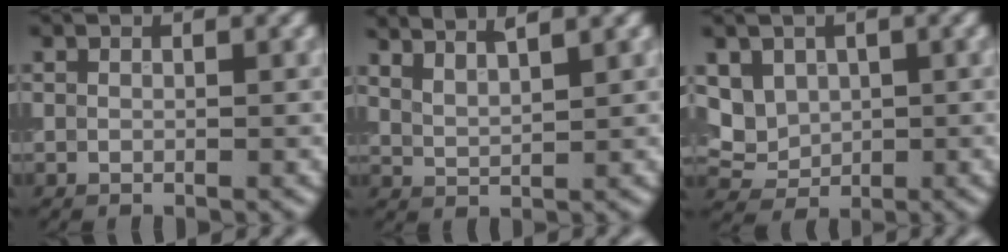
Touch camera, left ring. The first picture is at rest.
{"total": 4.1, "force": [3.5, 1.0, 1.9], "torque": [-0.014, 0.017, 0.040]}
{"total": 3.2, "force": [1.1, 2.7, 1.4], "torque": [-0.034, -0.006, 0.028]}